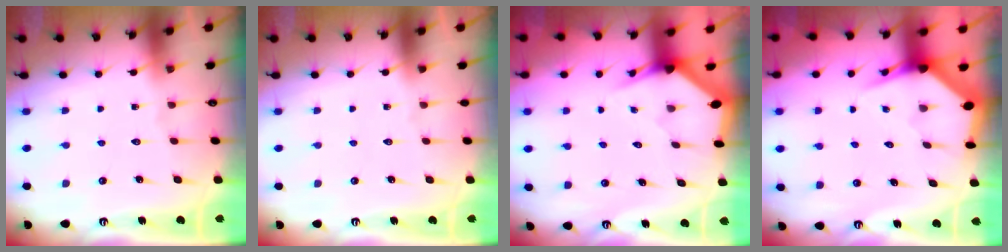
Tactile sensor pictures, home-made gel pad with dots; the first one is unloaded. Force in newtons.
{"total": 0.0}
{"total": 2.9, "press": 2.9, "slide": 0.1}
{"total": 3.9, "press": 3.8, "slide": 0.7}